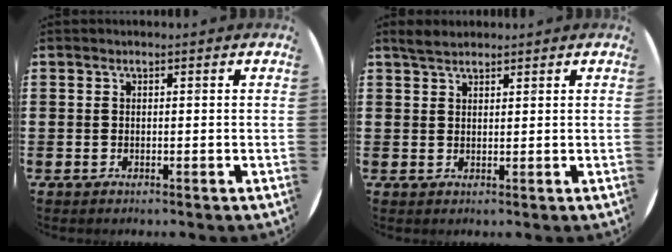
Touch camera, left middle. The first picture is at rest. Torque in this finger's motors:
{"motor_torque": [0.54, -0.51, 0.03, 0.03]}